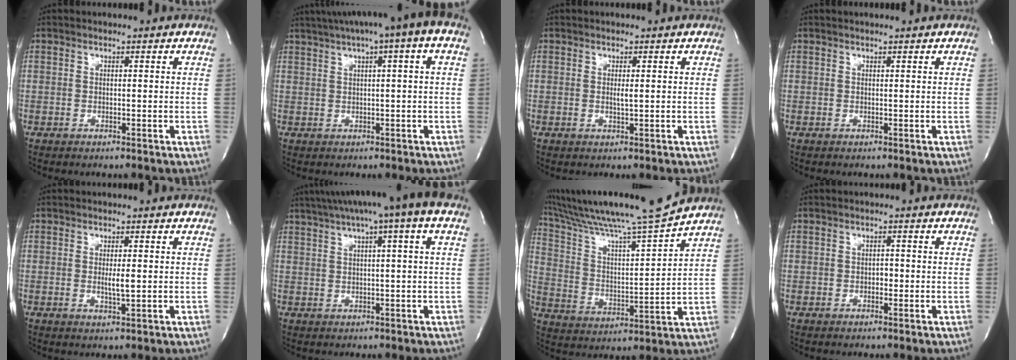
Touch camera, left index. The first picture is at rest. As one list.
[{"total": 10.9, "force": [5.7, 0.6, 9.2], "torque": [-0.147, 0.041, 0.077]}, {"total": 0.9, "force": [0.2, 0.0, 0.9], "torque": [-0.021, -0.003, 0.004]}, {"total": 0.9, "force": [0.9, -0.2, 0.2], "torque": [0.000, 0.005, 0.015]}, {"total": 2.1, "force": [0.0, 0.1, 2.1], "torque": [-0.039, -0.006, 0.001]}, {"total": 12.5, "force": [7.4, 0.1, 10.0], "torque": [-0.167, 0.047, 0.102]}, {"total": 17.8, "force": [15.7, -1.6, 8.3], "torque": [-0.151, -0.017, 0.257]}, {"total": 0.9, "force": [-0.3, 0.6, 0.6], "torque": [-0.005, 0.002, -0.006]}]